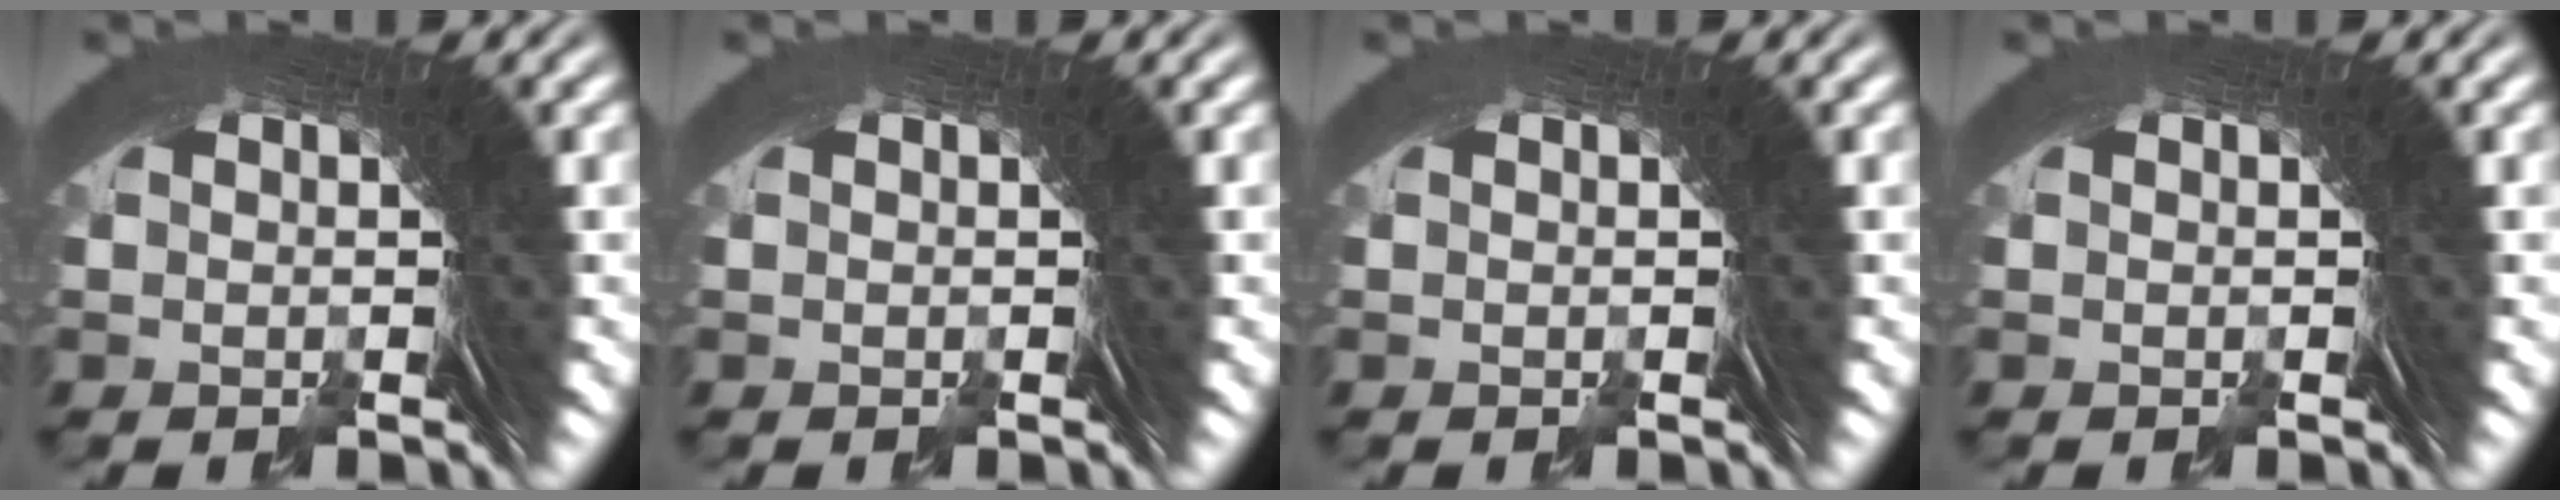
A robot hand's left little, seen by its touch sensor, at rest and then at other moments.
{"total": 0.0}
{"total": 0.0}
{"total": 0.0}